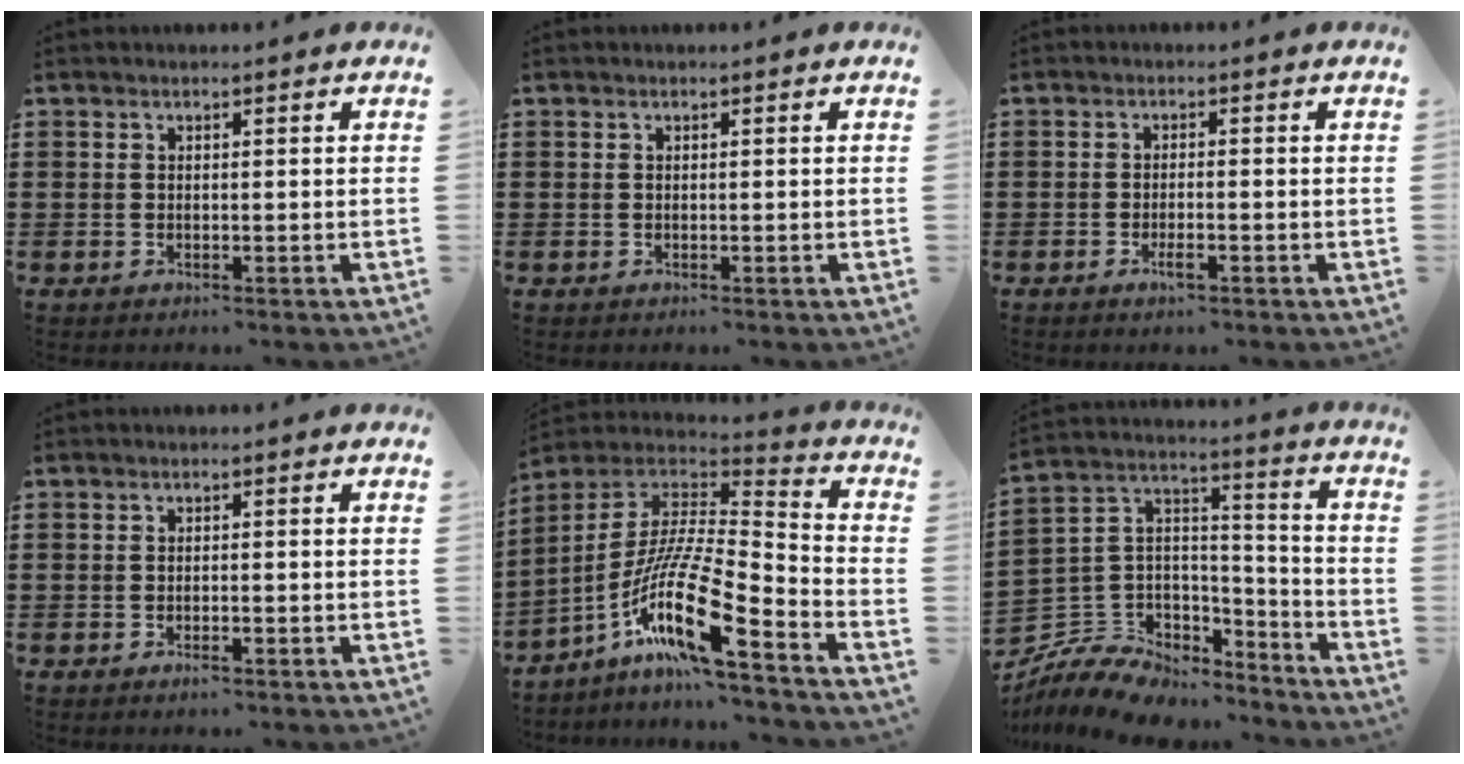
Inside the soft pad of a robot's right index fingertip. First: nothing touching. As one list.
[{"total": 0.0}, {"total": 2.2, "force": [-1.2, 0.4, 1.8], "torque": [-0.037, -0.005, -0.024]}, {"total": 0.9, "force": [-0.6, 0.2, 0.6], "torque": [-0.015, -0.007, -0.009]}, {"total": 16.5, "force": [-9.3, 2.6, 13.4], "torque": [-0.276, -0.006, -0.176]}, {"total": 8.7, "force": [-6.7, 5.3, 2.0], "torque": [-0.073, 0.005, -0.130]}]